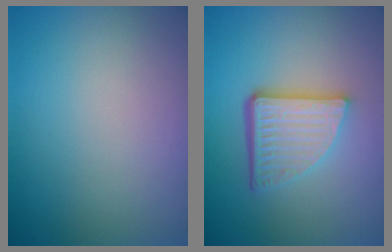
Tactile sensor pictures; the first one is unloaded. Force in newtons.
{"total": 5.6, "press": 3.7, "slide": 4.1}